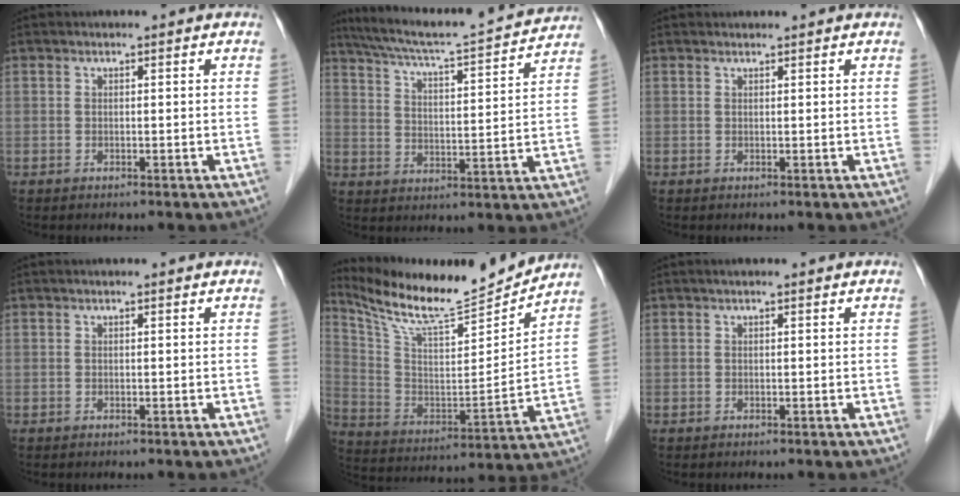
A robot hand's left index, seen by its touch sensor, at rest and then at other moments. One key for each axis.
{"total": 17.7, "fx": 16.3, "fy": -0.2, "fz": 6.7, "tx": -0.124, "ty": -0.002, "tz": 0.237}
{"total": 1.4, "fx": 1.4, "fy": 0.0, "fz": 0.2, "tx": -0.007, "ty": 0.013, "tz": 0.023}
{"total": 1.3, "fx": 1.1, "fy": 0.0, "fz": 0.6, "tx": -0.009, "ty": 0.015, "tz": 0.018}
{"total": 17.5, "fx": 16.2, "fy": 0.6, "fz": 6.6, "tx": -0.136, "ty": -0.019, "tz": 0.278}
{"total": 1.9, "fx": 1.5, "fy": 0.2, "fz": 1.1, "tx": -0.014, "ty": 0.022, "tz": 0.022}